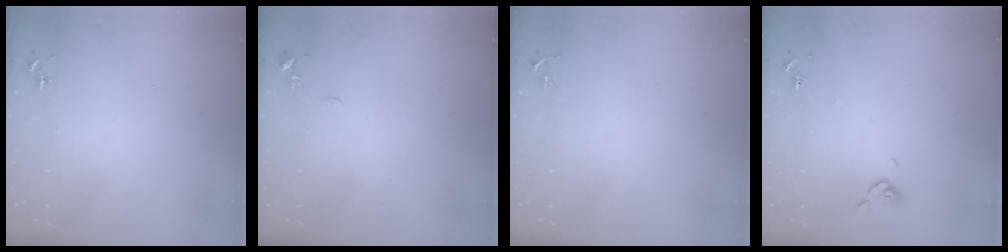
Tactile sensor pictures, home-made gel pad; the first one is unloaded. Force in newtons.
{"total": 4.4, "press": 4.4, "slide": 0.6}
{"total": 3.3, "press": 3.2, "slide": 0.4}
{"total": 5.8, "press": 5.6, "slide": 1.7}